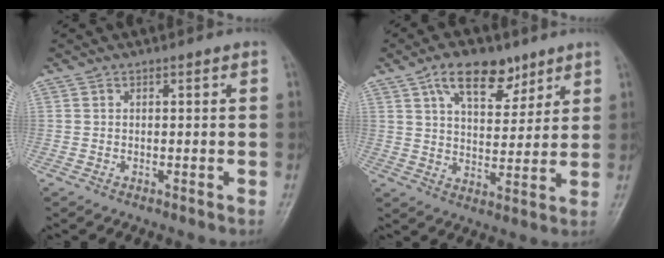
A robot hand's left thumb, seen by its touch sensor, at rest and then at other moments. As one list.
[{"total": 10.9, "force": [6.6, 5.7, 6.5], "torque": [-0.076, -0.033, 0.114]}]